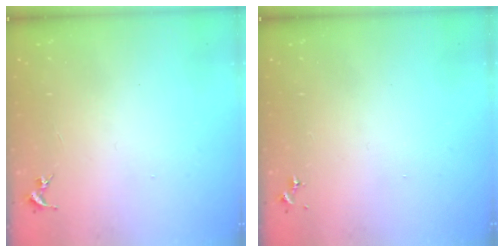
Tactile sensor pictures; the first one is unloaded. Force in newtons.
{"total": 0.0}